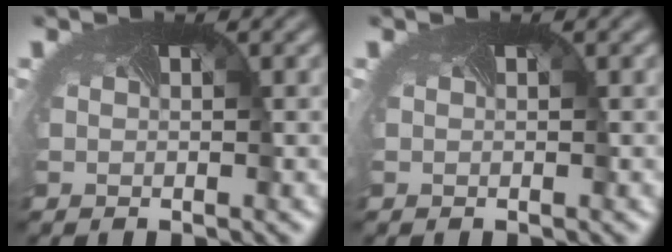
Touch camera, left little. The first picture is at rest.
{"total": 0.0}